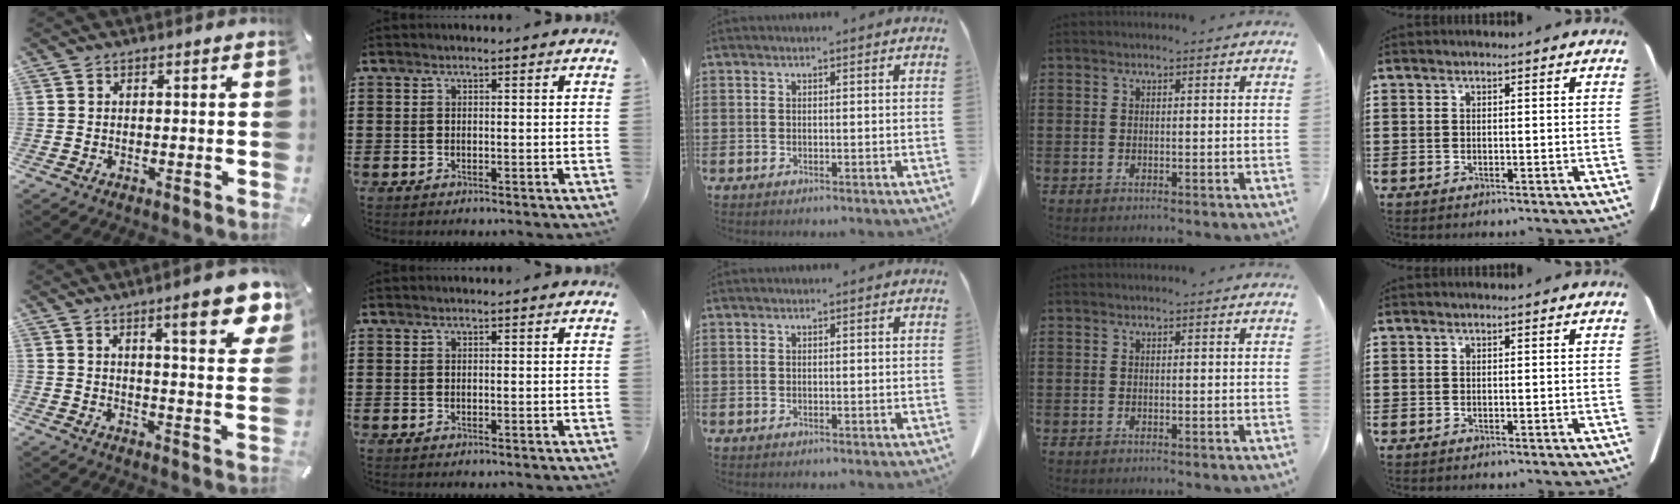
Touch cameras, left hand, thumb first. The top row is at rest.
{"thumb": {"total": 12.4, "force": [7.3, 3.1, 9.5], "torque": [-0.129, -0.037, 0.116]}}